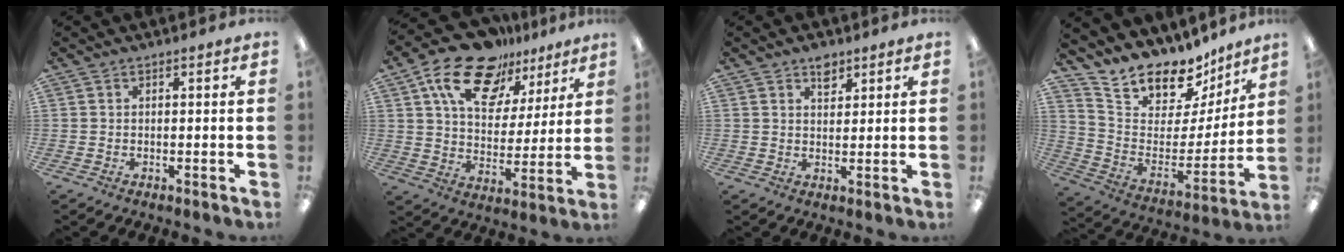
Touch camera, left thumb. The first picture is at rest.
{"total": 17.3, "force": [11.8, 9.4, 8.4], "torque": [-0.156, -0.061, 0.212]}
{"total": 3.8, "force": [2.8, 2.1, 1.6], "torque": [-0.012, -0.011, 0.047]}
{"total": 15.1, "force": [13.6, 6.0, 2.8], "torque": [-0.059, -0.127, 0.241]}